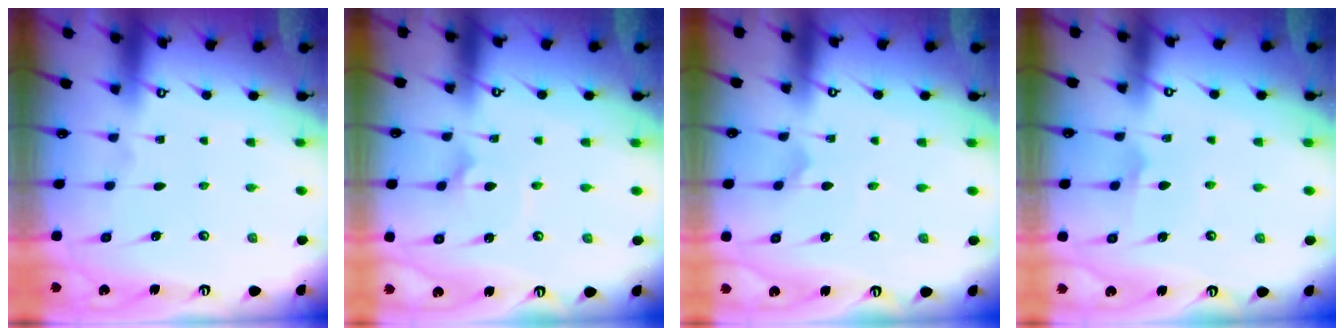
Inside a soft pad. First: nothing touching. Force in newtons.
{"total": 2.3, "press": 2.3, "slide": 0.2}
{"total": 0.0}
{"total": 4.7, "press": 4.7, "slide": 0.5}